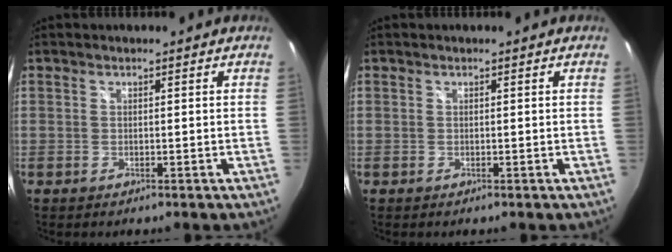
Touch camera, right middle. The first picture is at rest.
{"total": 0.0}